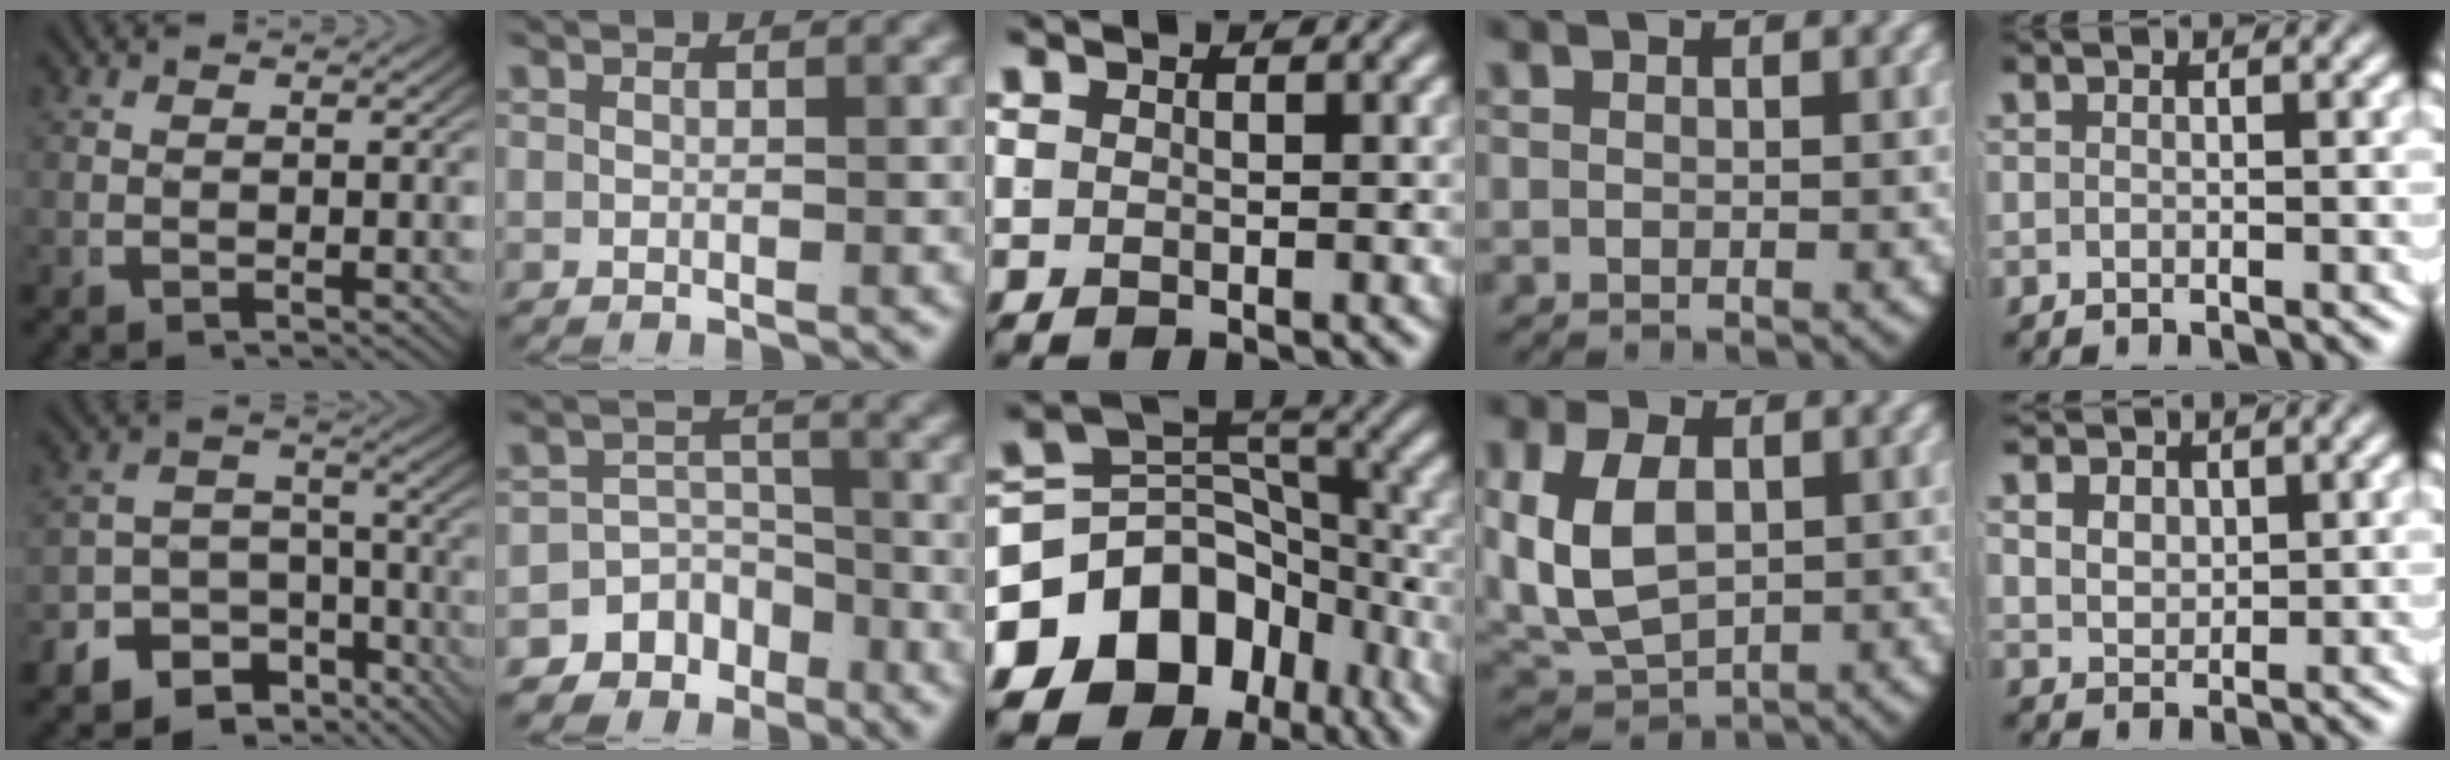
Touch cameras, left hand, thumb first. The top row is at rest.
{"thumb": {"total": 10.3, "force": [-6.1, 7.0, 4.5], "torque": [-0.081, -0.049, -0.087]}, "index": {"total": 8.7, "force": [-5.1, 6.6, 2.5], "torque": [-0.047, -0.025, -0.090]}, "middle": {"total": 15.4, "force": [-5.5, 11.9, 8.0], "torque": [-0.136, -0.046, -0.079]}, "ring": {"total": 10.0, "force": [-0.4, 8.2, 5.7], "torque": [-0.156, -0.043, 0.011]}, "little": {"total": 2.4, "force": [1.6, 1.5, 1.1], "torque": [-0.028, -0.013, 0.040]}}